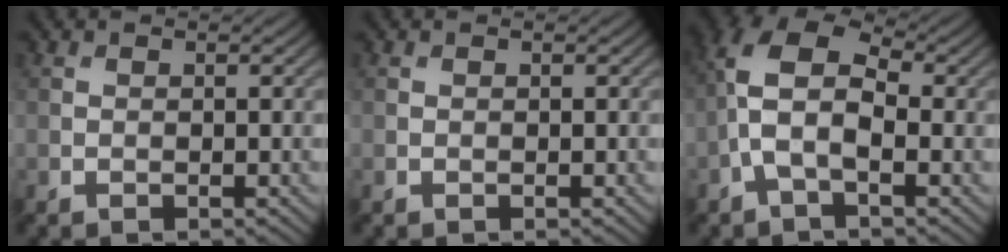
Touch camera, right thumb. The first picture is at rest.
{"total": 0.0}
{"total": 8.8, "force": [-1.0, 4.6, 7.4], "torque": [-0.168, 0.019, -0.036]}